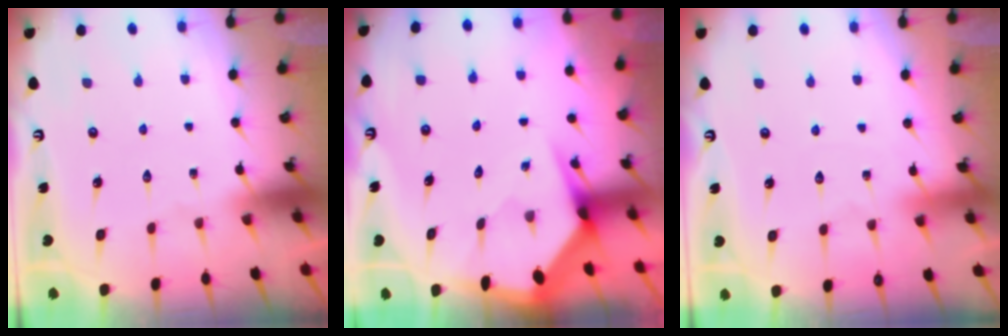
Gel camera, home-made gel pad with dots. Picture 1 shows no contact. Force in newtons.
{"total": 3.3, "press": 3.3, "slide": 0.1}
{"total": 3.1, "press": 3.1, "slide": 0.4}